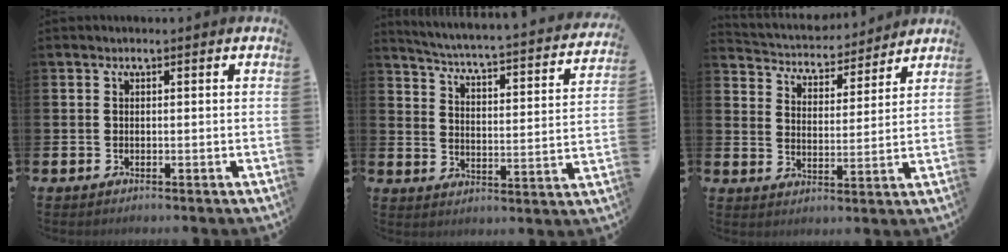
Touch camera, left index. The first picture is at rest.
{"total": 3.6, "force": [3.4, 0.0, 1.4], "torque": [-0.049, -0.039, 0.047]}
{"total": 4.7, "force": [4.4, 1.6, 0.1], "torque": [-0.035, -0.035, 0.074]}